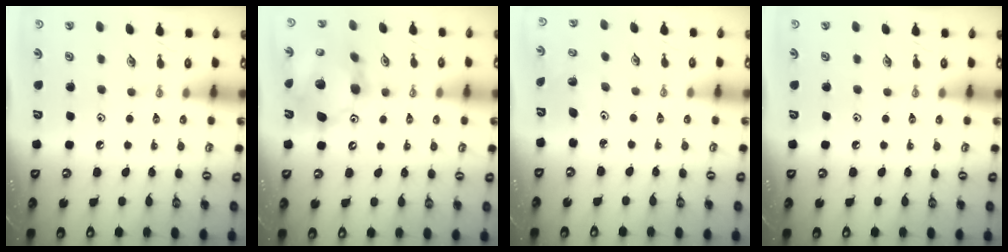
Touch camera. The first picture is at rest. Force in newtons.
{"total": 15.2, "press": 15.1, "slide": 1.8}
{"total": 1.1, "press": 1.1, "slide": 0.1}
{"total": 0.0}